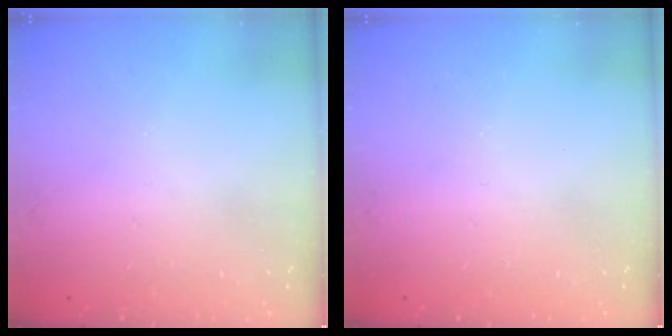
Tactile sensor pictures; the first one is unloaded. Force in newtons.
{"total": 0.0}